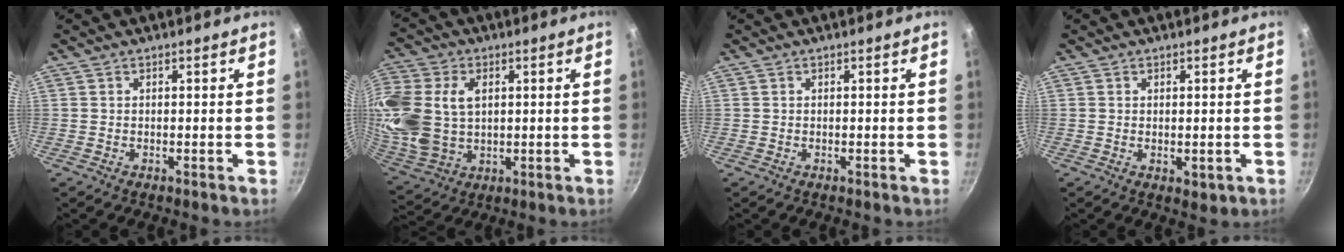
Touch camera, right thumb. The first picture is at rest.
{"total": 19.3, "force": [3.4, 14.0, 12.8], "torque": [-0.295, 0.001, 0.073]}
{"total": 0.0}
{"total": 1.9, "force": [-0.2, 1.0, 1.6], "torque": [-0.022, -0.009, 0.000]}